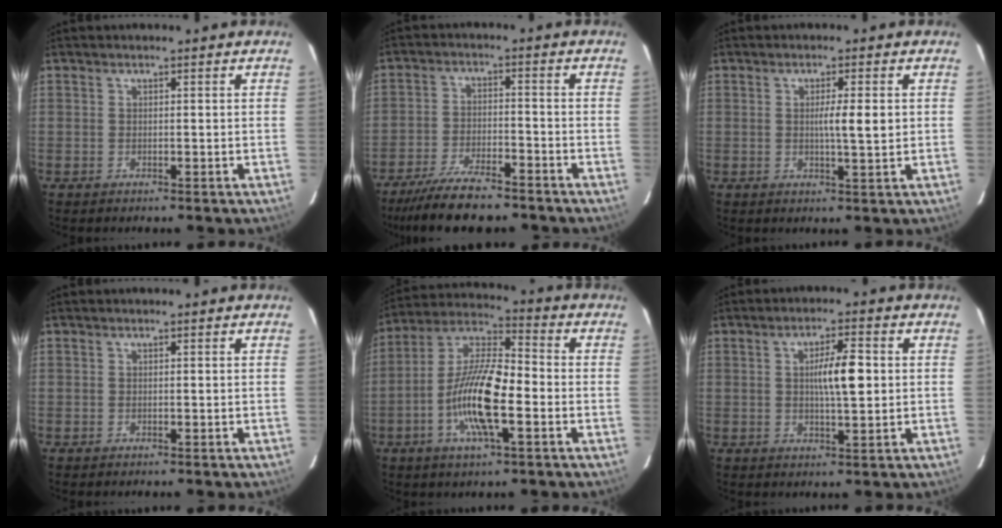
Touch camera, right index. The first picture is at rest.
{"total": 10.0, "force": [-8.6, 2.0, 4.8], "torque": [-0.082, -0.022, -0.145]}
{"total": 4.0, "force": [0.3, 0.1, 3.9], "torque": [-0.065, -0.003, 0.004]}
{"total": 0.0}
{"total": 14.3, "force": [-3.9, 3.0, 13.4], "torque": [-0.264, 0.003, -0.074]}
{"total": 6.2, "force": [0.6, 1.0, 6.1], "torque": [-0.104, 0.006, 0.011]}